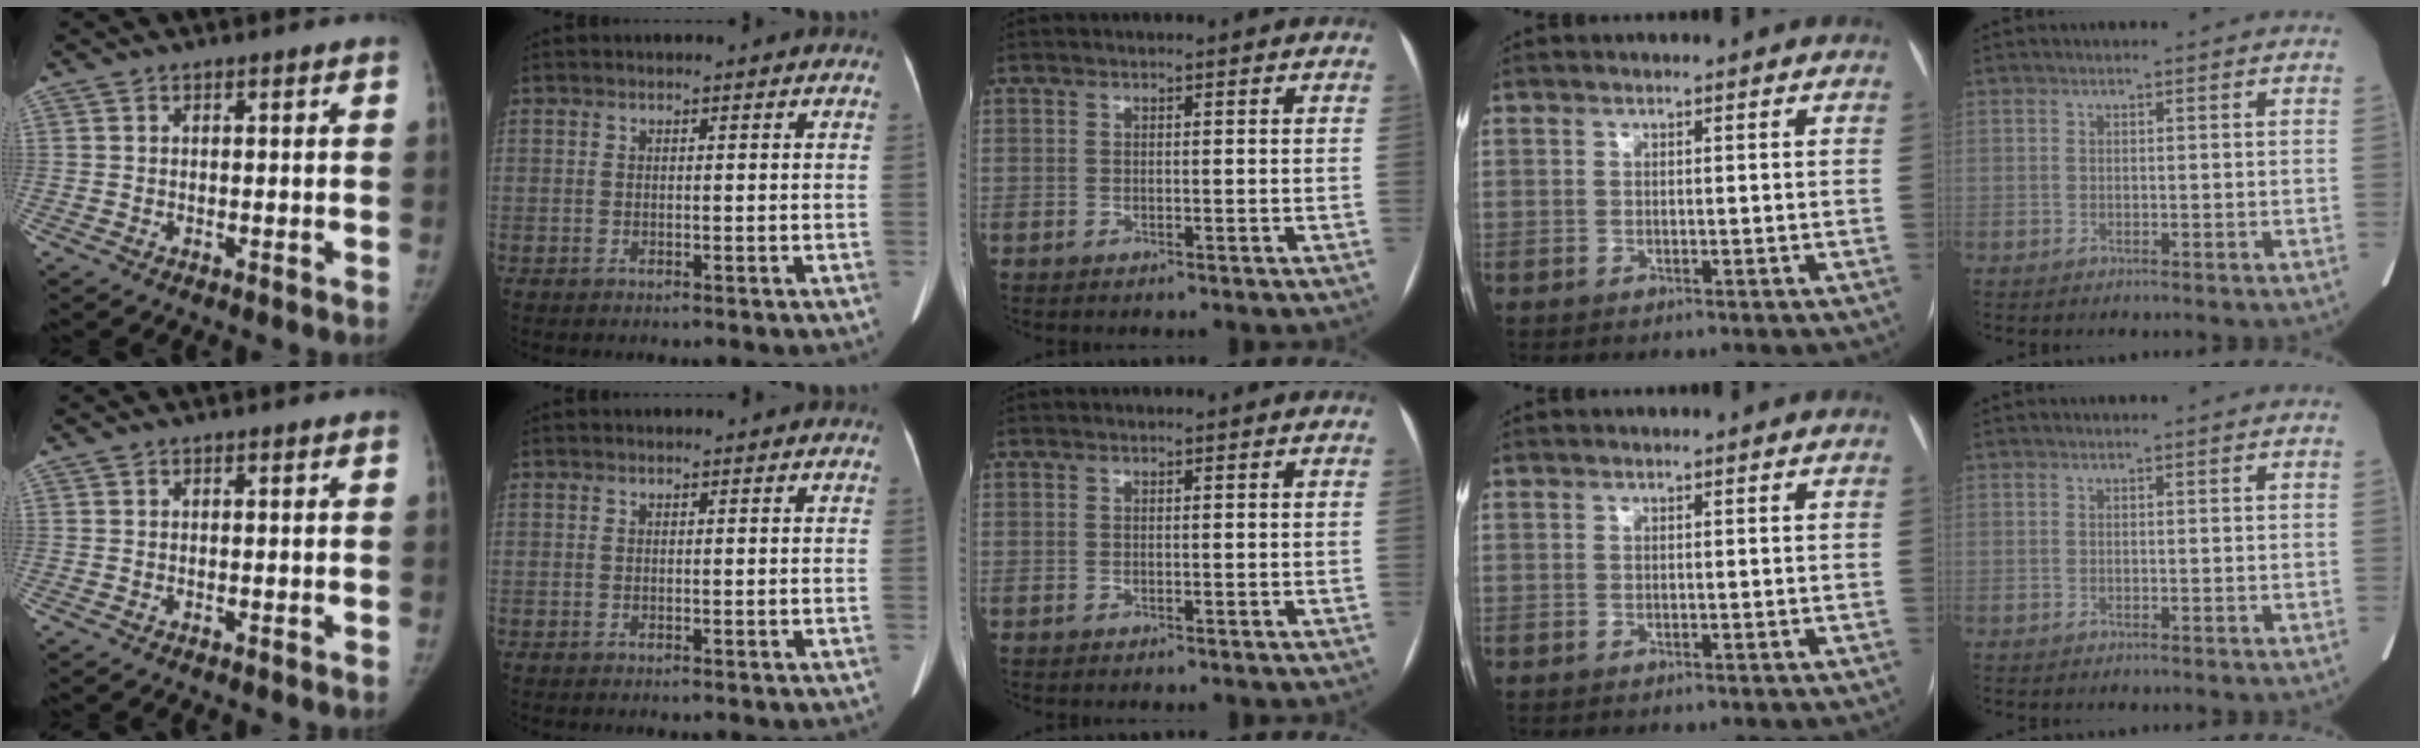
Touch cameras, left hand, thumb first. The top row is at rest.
{}